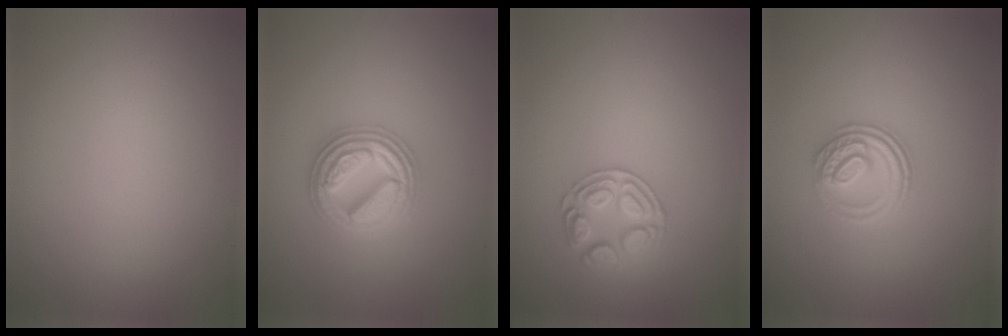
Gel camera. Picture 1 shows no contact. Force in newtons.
{"total": 4.9, "press": 4.8, "slide": 0.8}
{"total": 2.6, "press": 2.6, "slide": 0.2}
{"total": 3.1, "press": 2.7, "slide": 1.6}